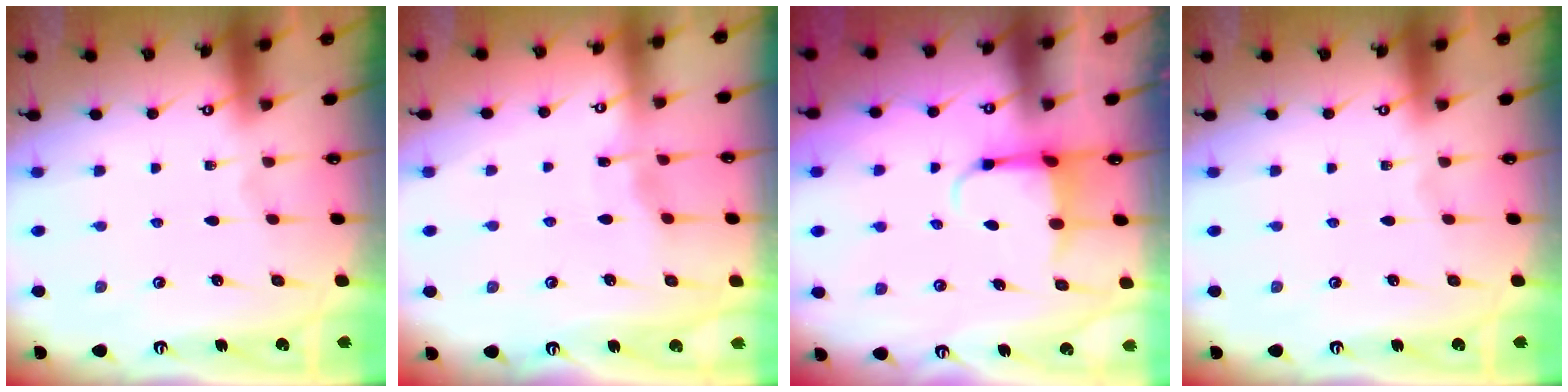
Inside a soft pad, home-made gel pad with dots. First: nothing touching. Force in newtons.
{"total": 3.9, "press": 3.9, "slide": 0.2}
{"total": 3.9, "press": 3.7, "slide": 1.1}
{"total": 0.0}